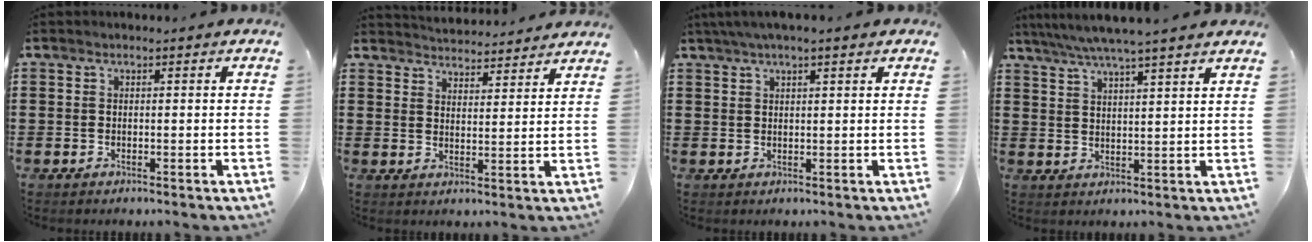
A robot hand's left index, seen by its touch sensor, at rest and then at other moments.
{"total": 3.8, "force": [3.8, -0.1, -0.3], "torque": [-0.008, -0.022, 0.068]}
{"total": 3.2, "force": [2.1, 0.3, 2.3], "torque": [-0.049, 0.008, 0.039]}
{"total": 5.1, "force": [4.5, -0.4, 2.5], "torque": [-0.062, -0.019, 0.077]}